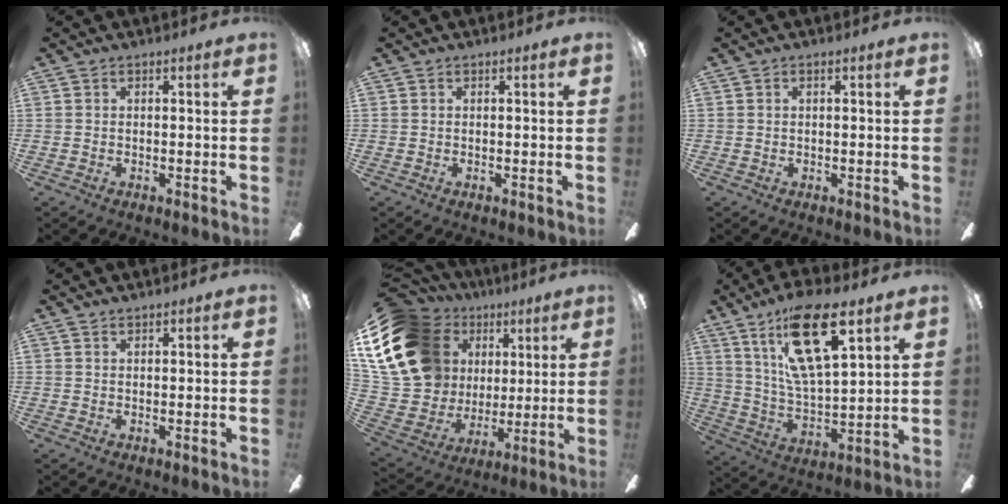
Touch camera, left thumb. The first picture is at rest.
{"total": 0.0}
{"total": 0.5, "force": [0.4, 0.1, 0.4], "torque": [-0.008, 0.001, 0.006]}
{"total": 1.0, "force": [0.9, 0.1, -0.1], "torque": [0.001, -0.001, 0.018]}
{"total": 23.9, "force": [9.2, 17.9, 12.8], "torque": [-0.288, -0.029, 0.195]}
{"total": 20.6, "force": [11.8, 7.6, 15.1], "torque": [-0.268, -0.052, 0.193]}